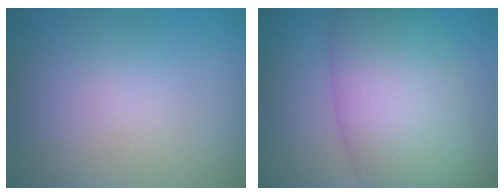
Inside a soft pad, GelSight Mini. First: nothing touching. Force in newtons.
{"total": 9.7, "press": 9.7, "slide": 0.5}